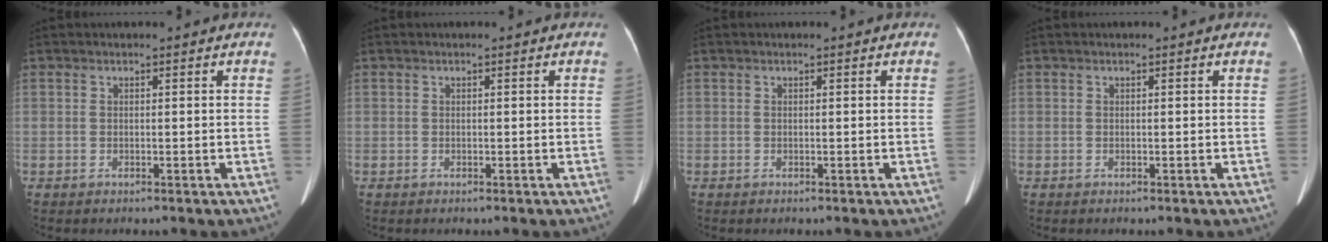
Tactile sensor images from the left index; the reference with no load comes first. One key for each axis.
{"total": 0.0}
{"total": 0.0}
{"total": 0.0}